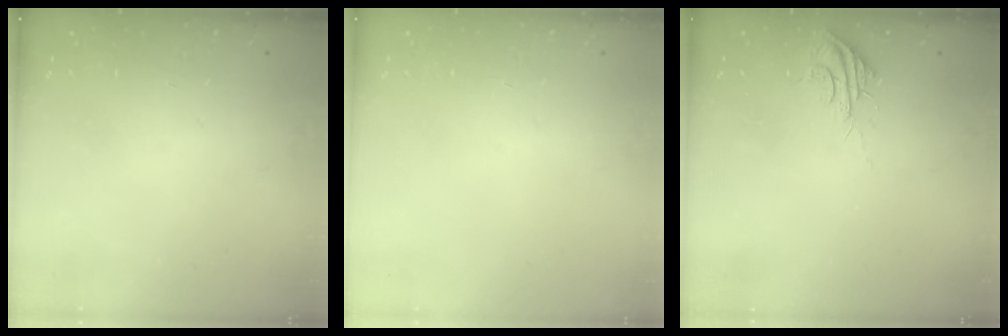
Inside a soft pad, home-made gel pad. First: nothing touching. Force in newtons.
{"total": 0.0}
{"total": 6.0, "press": 6.0, "slide": 0.5}